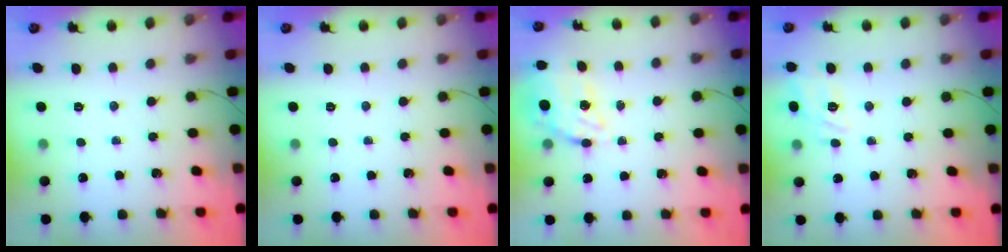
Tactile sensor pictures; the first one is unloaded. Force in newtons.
{"total": 0.0}
{"total": 10.7, "press": 10.0, "slide": 3.7}
{"total": 4.5, "press": 4.4, "slide": 1.1}